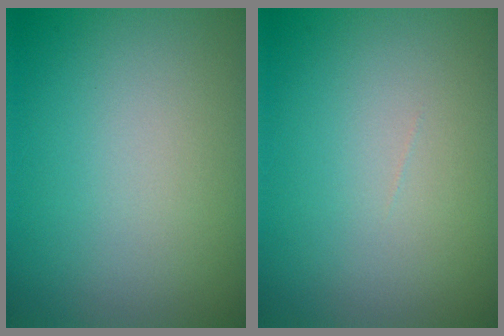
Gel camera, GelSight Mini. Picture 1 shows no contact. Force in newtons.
{"total": 0.0}